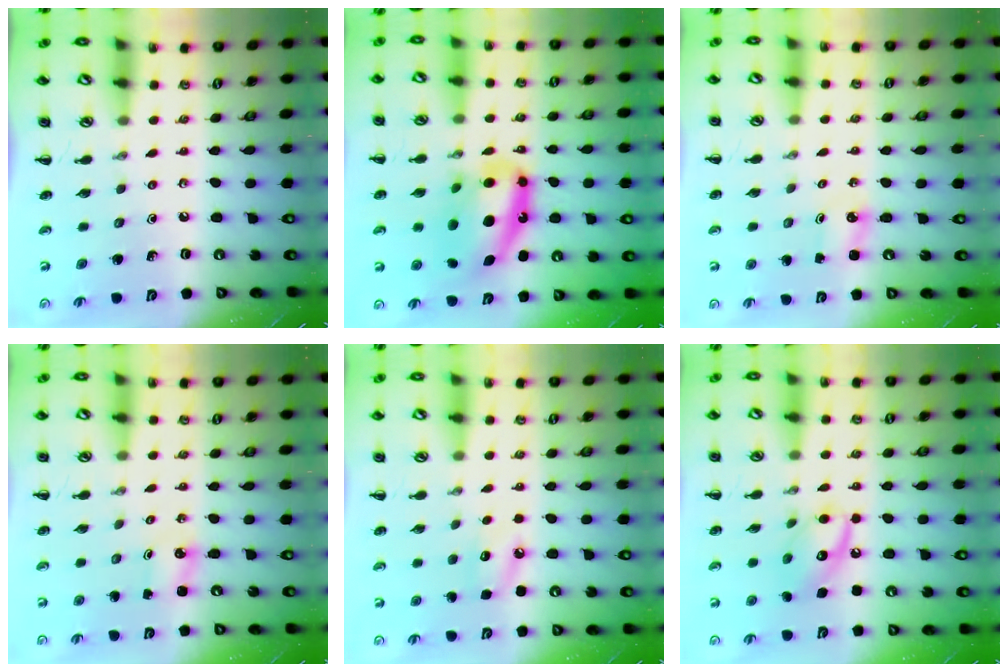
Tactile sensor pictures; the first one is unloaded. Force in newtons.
{"total": 14.7, "press": 14.2, "slide": 3.8}
{"total": 1.4, "press": 1.4, "slide": 0.3}
{"total": 1.4, "press": 1.4, "slide": 0.3}
{"total": 7.7, "press": 7.5, "slide": 1.7}
{"total": 10.7, "press": 10.7, "slide": 0.4}